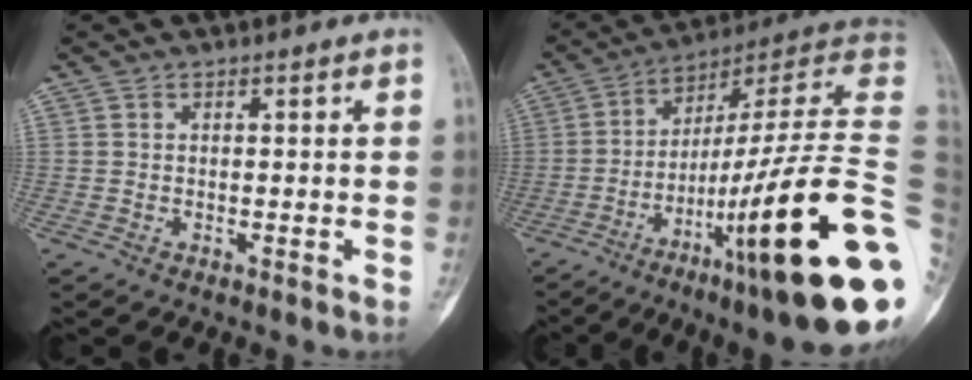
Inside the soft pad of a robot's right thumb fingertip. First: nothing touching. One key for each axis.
{"total": 32.7, "fx": -8.3, "fy": 5.1, "fz": 31.2, "tx": -0.383, "ty": 0.048, "tz": -0.134}